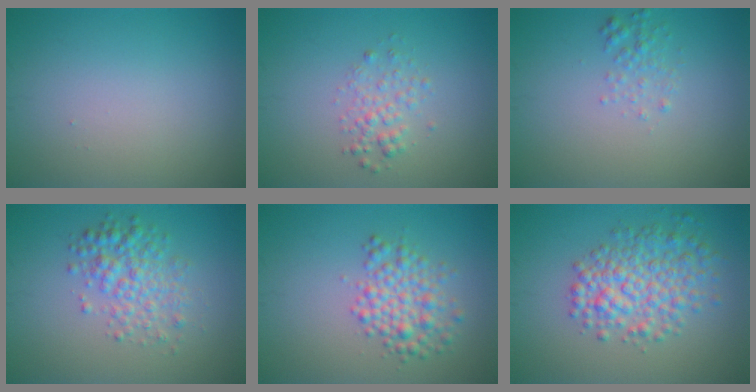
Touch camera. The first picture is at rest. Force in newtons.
{"total": 1.9, "press": 1.9, "slide": 0.1}
{"total": 1.4, "press": 1.4, "slide": 0.1}
{"total": 3.7, "press": 3.7, "slide": 0.0}
{"total": 3.7, "press": 3.7, "slide": 0.1}
{"total": 5.4, "press": 5.4, "slide": 0.1}